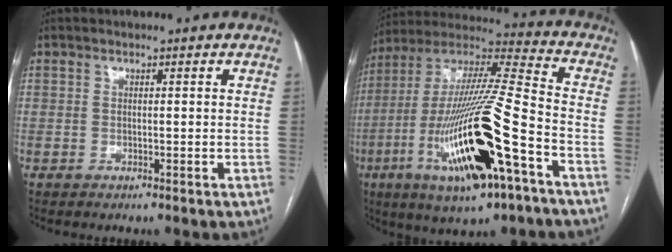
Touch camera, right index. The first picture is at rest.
{"total": 25.1, "force": [-9.2, 3.3, 23.1], "torque": [-0.459, -0.036, -0.157]}